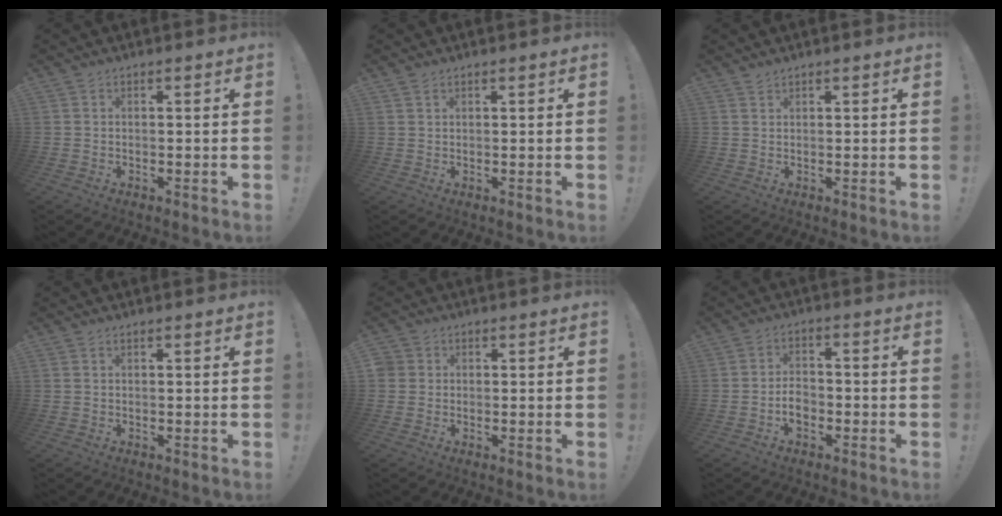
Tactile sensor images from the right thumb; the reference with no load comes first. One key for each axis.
{"total": 1.0, "fx": 0.8, "fy": 0.5, "fz": 0.4, "tx": -0.002, "ty": -0.003, "tz": 0.014}
{"total": 1.0, "fx": 0.9, "fy": 0.2, "fz": 0.2, "tx": -0.001, "ty": -0.004, "tz": 0.018}
{"total": 0.8, "fx": 0.6, "fy": 0.3, "fz": 0.4, "tx": -0.006, "ty": -0.001, "tz": 0.010}
{"total": 2.6, "fx": 0.6, "fy": 2.4, "fz": 0.7, "tx": -0.012, "ty": 0.003, "tz": 0.012}
{"total": 5.0, "fx": -2.1, "fy": 3.3, "fz": 3.0, "tx": -0.034, "ty": 0.006, "tz": -0.039}